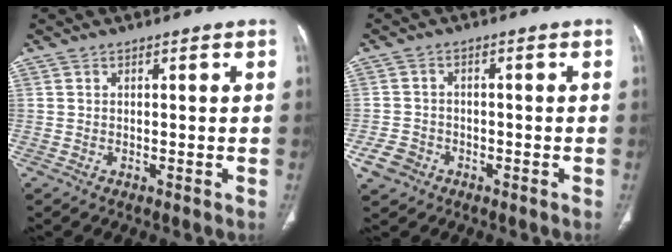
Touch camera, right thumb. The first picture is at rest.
{"total": 4.1, "force": [-2.2, 3.2, 1.2], "torque": [-0.018, 0.014, -0.035]}